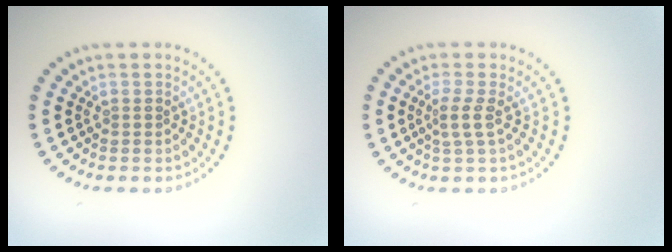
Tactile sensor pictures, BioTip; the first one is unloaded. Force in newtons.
{"total": 1.9, "press": 1.3, "slide": 1.3}